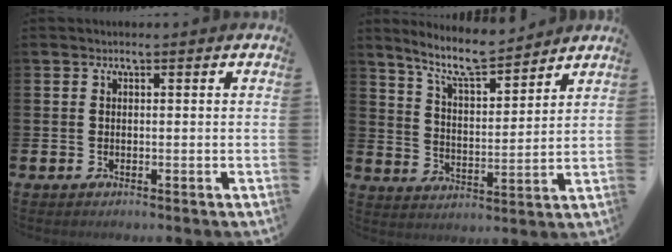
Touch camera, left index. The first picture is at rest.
{"total": 8.4, "force": [7.6, 1.5, 3.3], "torque": [-0.084, -0.044, 0.135]}